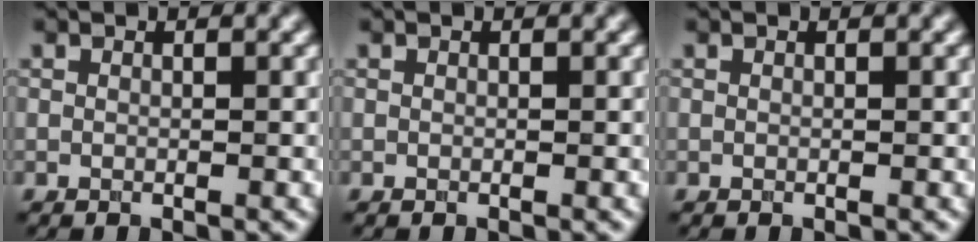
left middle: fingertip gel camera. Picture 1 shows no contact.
{"total": 0.0}
{"total": 0.0}